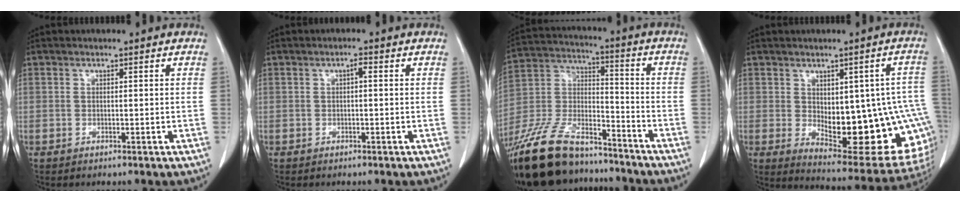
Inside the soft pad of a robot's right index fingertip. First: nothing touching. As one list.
[{"total": 1.0, "force": [0.1, 0.2, 1.0], "torque": [-0.017, 0.004, 0.001]}, {"total": 19.9, "force": [-16.6, 7.0, 8.4], "torque": [-0.197, 0.005, -0.297]}, {"total": 20.2, "force": [-2.4, 7.7, 18.5], "torque": [-0.171, 0.009, -0.001]}]